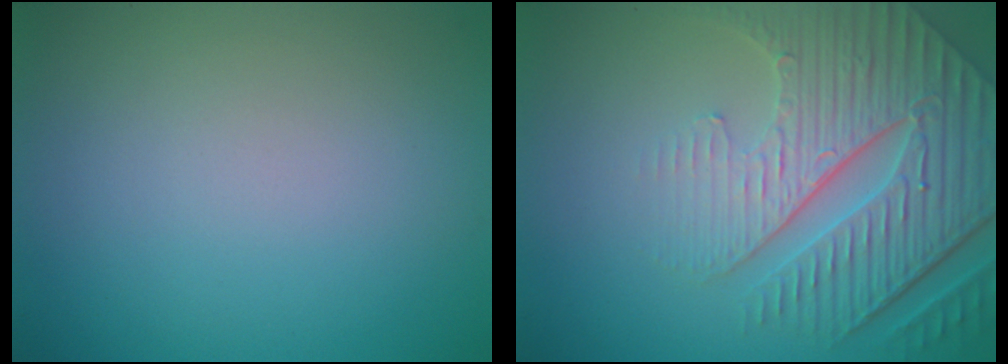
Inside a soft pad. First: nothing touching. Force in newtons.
{"total": 8.0, "press": 5.8, "slide": 5.5}